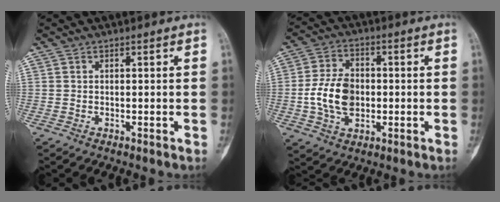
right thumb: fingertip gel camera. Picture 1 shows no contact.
{"total": 10.2, "force": [-1.0, 7.0, 7.4], "torque": [-0.127, 0.011, -0.020]}